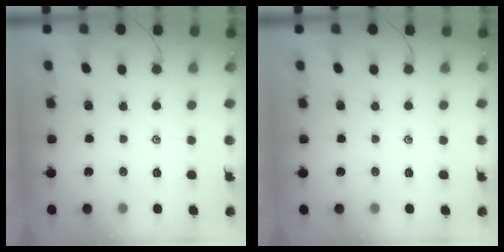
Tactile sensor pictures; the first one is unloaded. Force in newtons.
{"total": 0.0}